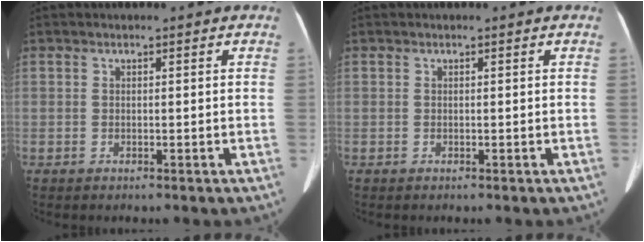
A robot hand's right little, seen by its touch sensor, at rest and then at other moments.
{"total": 0.0}